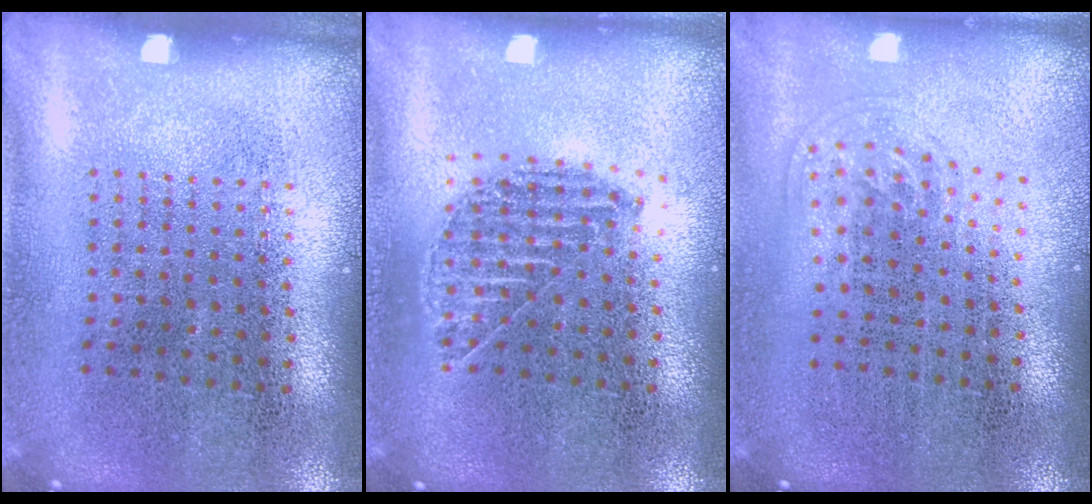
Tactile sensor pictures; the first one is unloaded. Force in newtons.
{"total": 1.0, "press": 0.9, "slide": 0.4}
{"total": 0.9, "press": 0.6, "slide": 0.7}